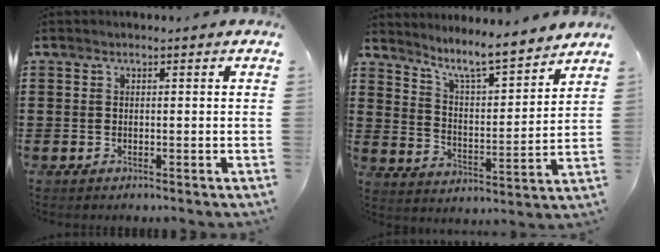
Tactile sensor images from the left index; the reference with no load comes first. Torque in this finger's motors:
{"motor_torque": [0.36, -0.35, 0.44, 0.14]}